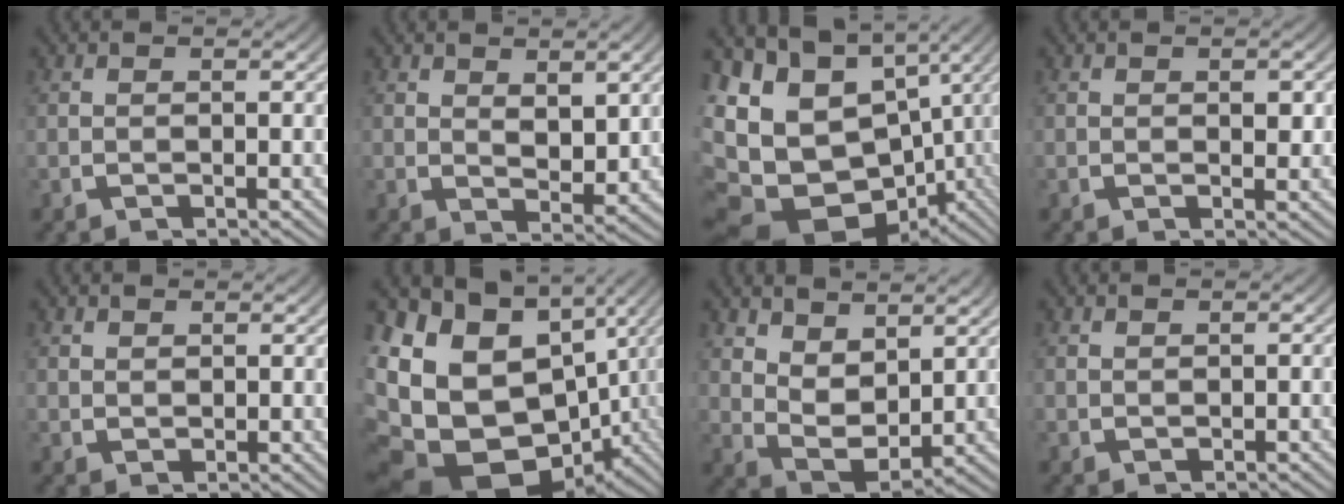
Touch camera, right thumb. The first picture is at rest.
{"total": 2.0, "force": [1.2, 0.8, 1.4], "torque": [-0.017, -0.007, 0.027]}
{"total": 21.5, "force": [-3.7, 16.3, 13.4], "torque": [-0.279, -0.072, -0.038]}
{"total": 1.1, "force": [0.3, 0.6, 0.9], "torque": [-0.013, -0.005, 0.005]}
{"total": 1.8, "force": [1.6, 0.7, 0.4], "torque": [0.002, -0.001, 0.036]}
{"total": 25.2, "force": [-4.1, 19.3, 15.8], "torque": [-0.339, -0.091, -0.042]}
{"total": 5.6, "force": [1.4, 3.9, 3.9], "torque": [-0.092, -0.032, 0.034]}
{"total": 0.9, "force": [0.9, 0.3, 0.0], "torque": [0.006, 0.001, 0.022]}